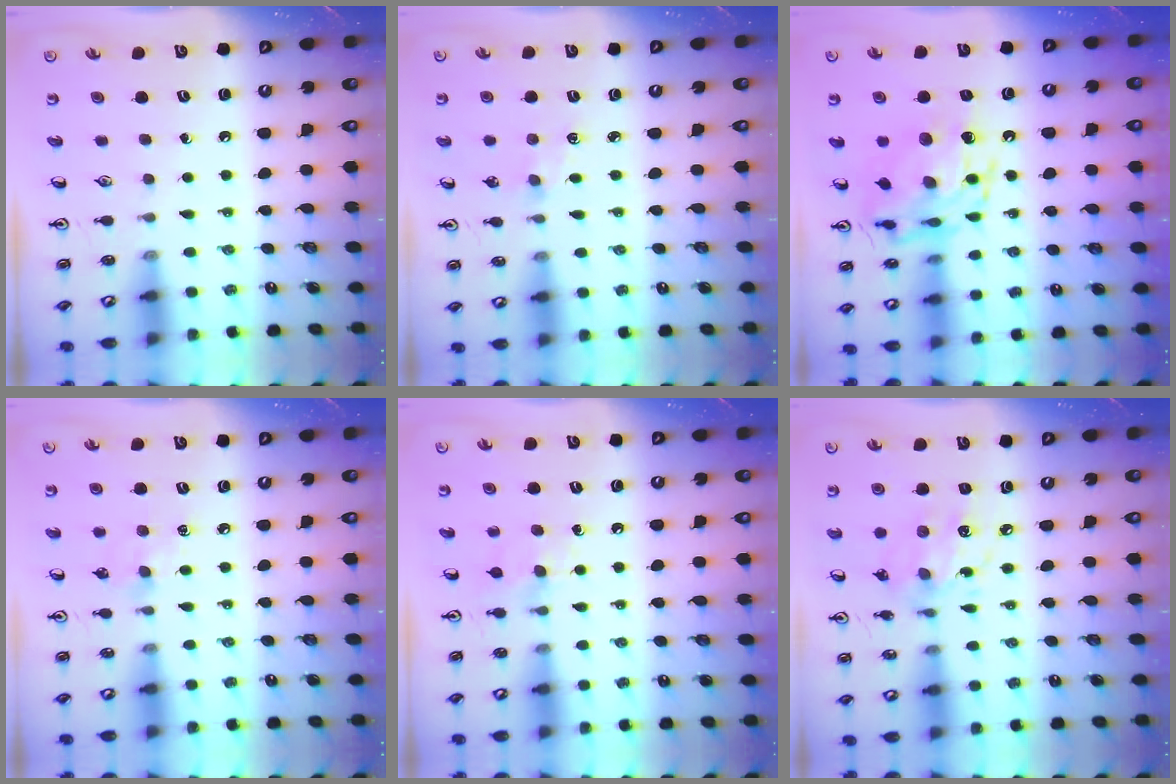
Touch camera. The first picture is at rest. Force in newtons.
{"total": 2.9, "press": 2.9, "slide": 0.3}
{"total": 13.7, "press": 13.6, "slide": 1.2}
{"total": 6.3, "press": 6.2, "slide": 0.8}
{"total": 5.0, "press": 5.0, "slide": 0.7}
{"total": 9.1, "press": 9.1, "slide": 0.6}